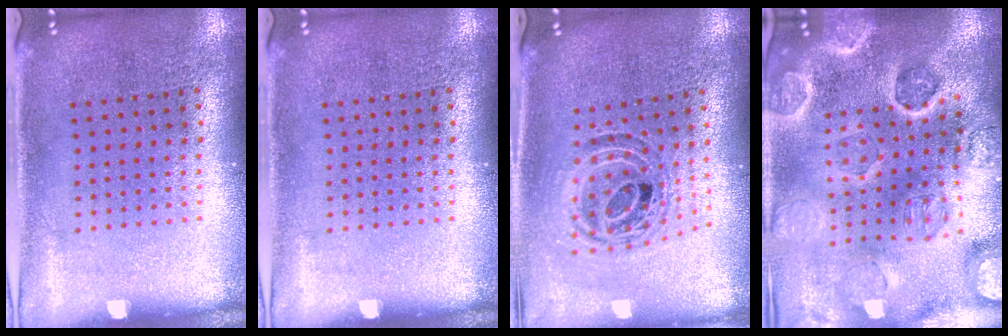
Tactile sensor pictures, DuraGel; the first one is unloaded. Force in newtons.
{"total": 0.0}
{"total": 1.0, "press": 0.9, "slide": 0.2}
{"total": 3.7, "press": 3.5, "slide": 0.9}